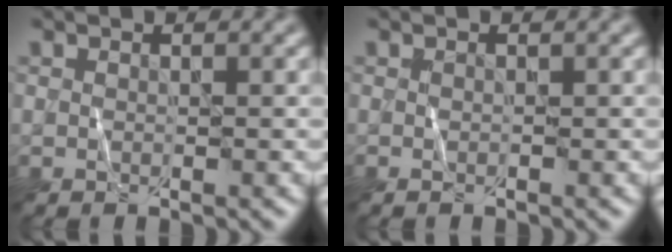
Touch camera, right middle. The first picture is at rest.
{"total": 0.0}